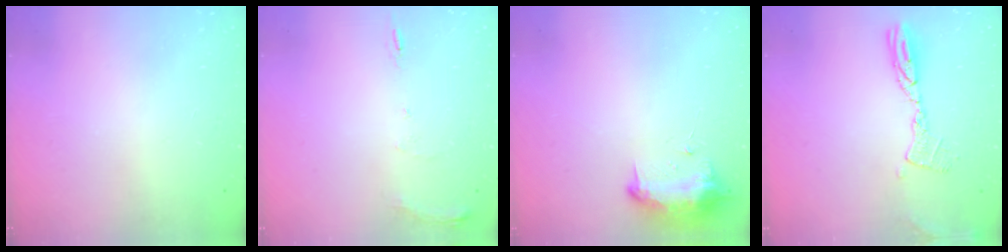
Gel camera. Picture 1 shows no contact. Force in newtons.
{"total": 7.4, "press": 7.4, "slide": 0.8}
{"total": 10.7, "press": 10.6, "slide": 0.7}
{"total": 9.7, "press": 9.6, "slide": 0.9}